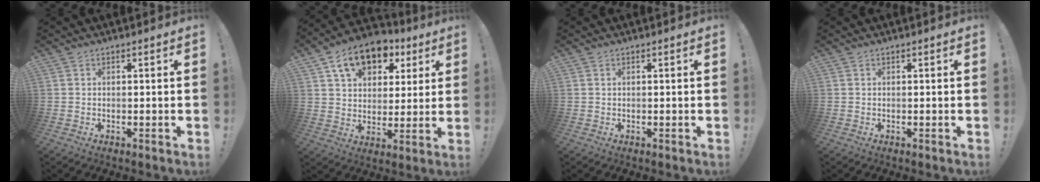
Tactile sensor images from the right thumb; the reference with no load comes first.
{"total": 15.3, "force": [8.2, 10.2, 8.0], "torque": [-0.119, -0.036, 0.150]}
{"total": 0.0}
{"total": 0.0}